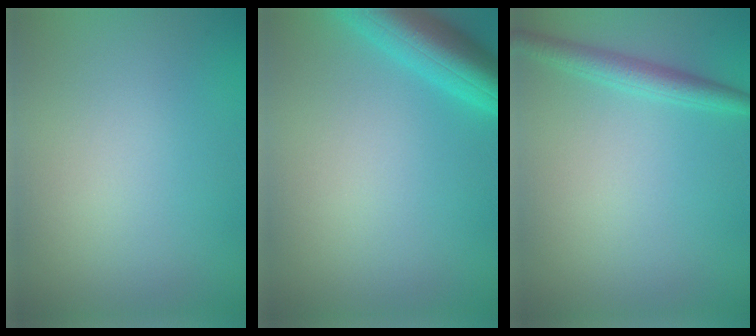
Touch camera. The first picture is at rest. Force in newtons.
{"total": 5.5, "press": 5.5, "slide": 0.3}
{"total": 2.3, "press": 2.3, "slide": 0.1}